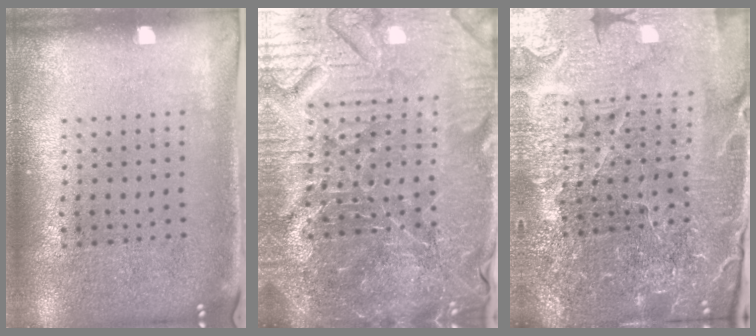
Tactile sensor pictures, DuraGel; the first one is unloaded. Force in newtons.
{"total": 6.4, "press": 5.8, "slide": 2.7}
{"total": 5.5, "press": 5.2, "slide": 1.9}